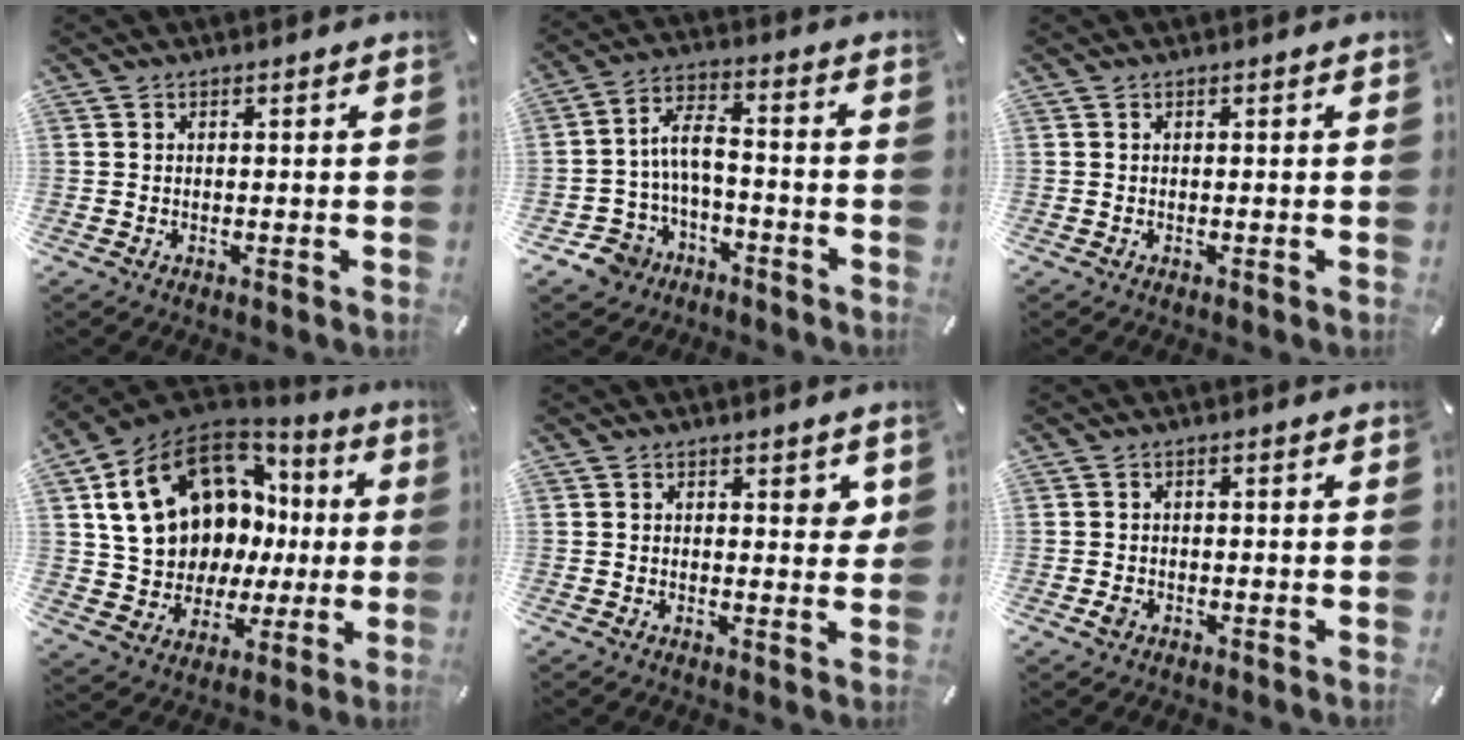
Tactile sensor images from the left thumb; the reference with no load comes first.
{"total": 8.5, "force": [-3.1, 6.1, 5.1], "torque": [-0.114, 0.017, -0.061]}
{"total": 0.0}
{"total": 19.2, "force": [7.3, 14.8, 10.0], "torque": [-0.189, -0.045, 0.155]}
{"total": 3.1, "force": [1.4, 1.6, 2.3], "torque": [-0.016, -0.009, 0.017]}
{"total": 1.9, "force": [-0.8, 1.3, 1.1], "torque": [-0.020, 0.003, -0.014]}